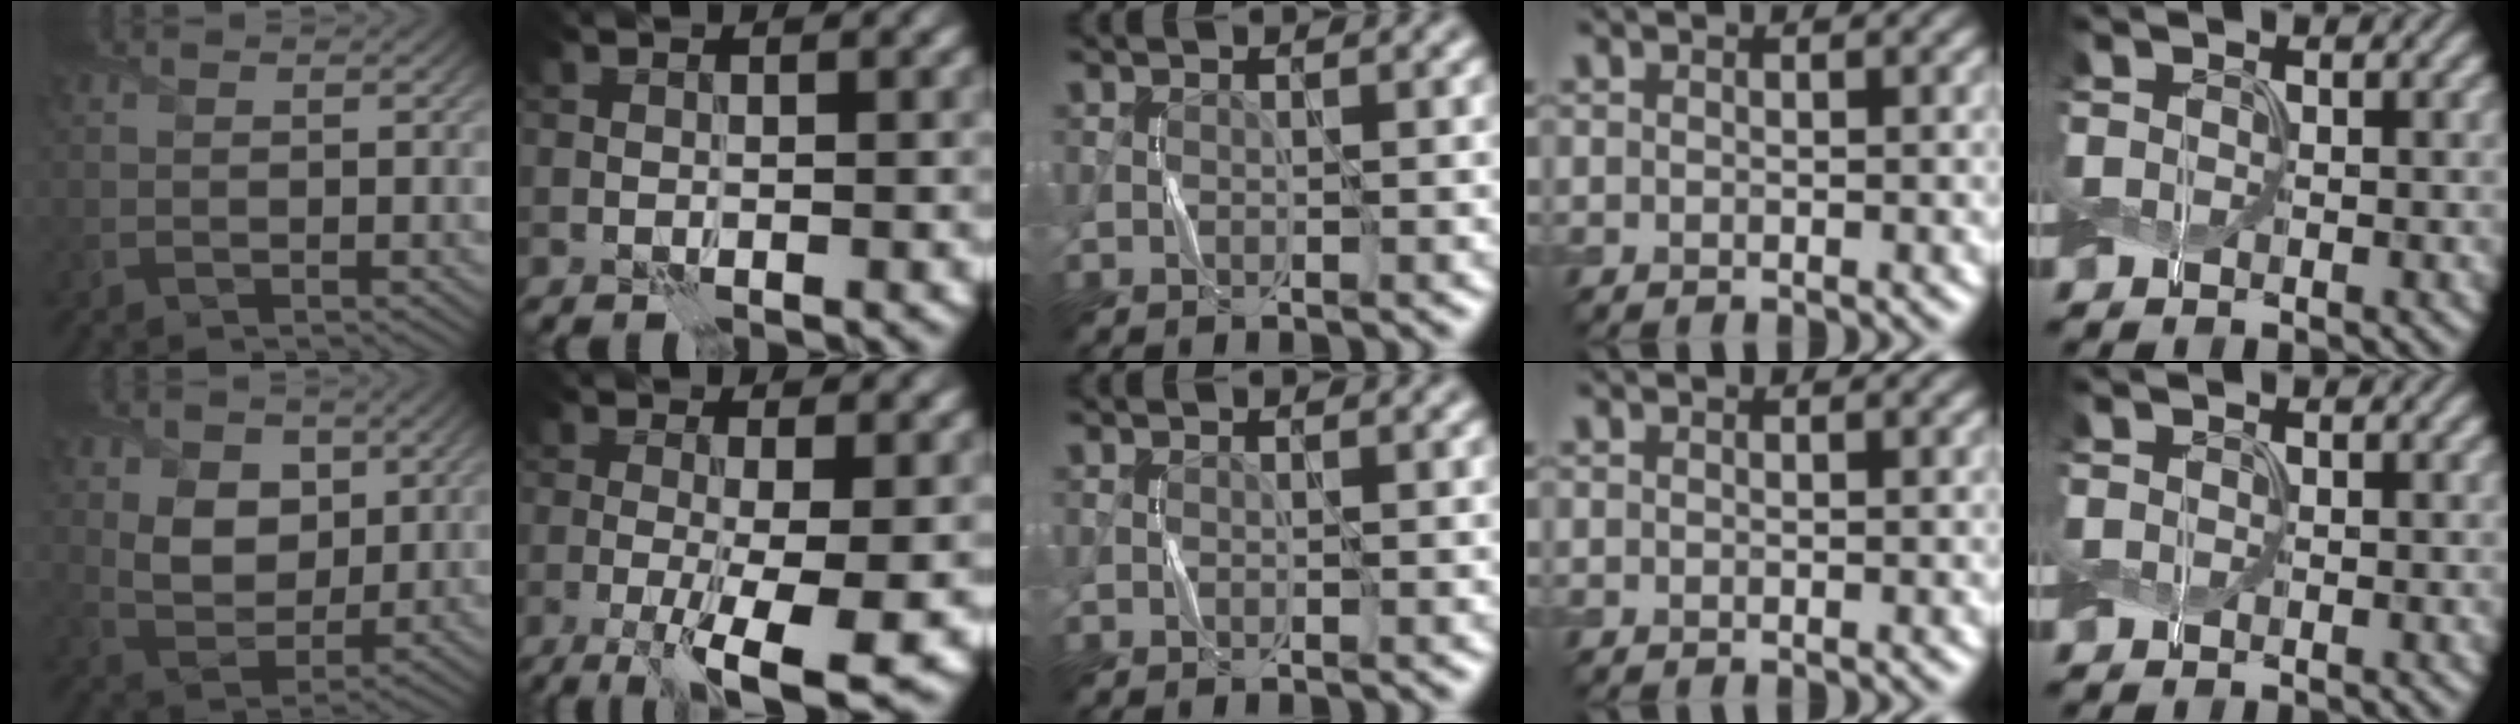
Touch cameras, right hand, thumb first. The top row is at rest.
{"thumb": {"total": 7.4, "force": [2.3, 5.3, 4.6], "torque": [-0.107, -0.010, 0.036]}, "index": {"total": 8.7, "force": [-3.7, 2.0, 7.6], "torque": [-0.124, -0.012, -0.058]}}